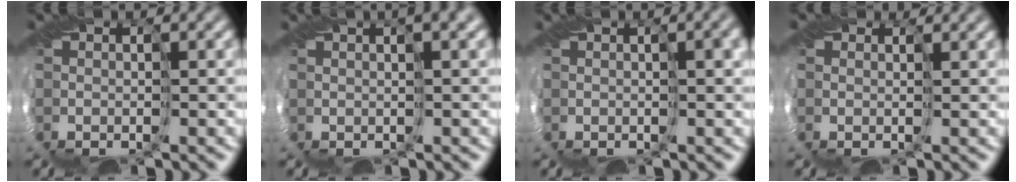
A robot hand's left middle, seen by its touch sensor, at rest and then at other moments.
{"total": 4.9, "force": [2.8, 1.5, 3.8], "torque": [-0.040, 0.026, 0.018]}
{"total": 2.5, "force": [0.5, 0.6, 2.3], "torque": [-0.027, 0.008, 0.005]}
{"total": 2.0, "force": [1.7, 0.8, 0.5], "torque": [-0.012, 0.000, 0.017]}